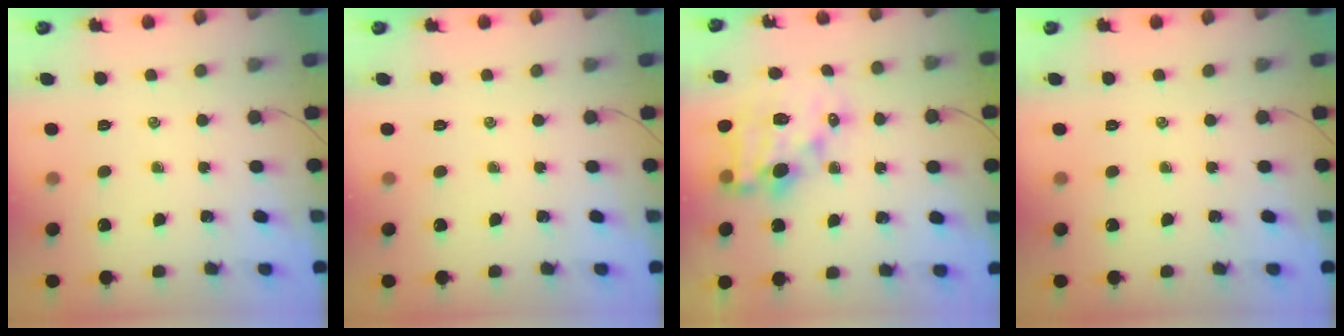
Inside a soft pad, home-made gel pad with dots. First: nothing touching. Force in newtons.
{"total": 0.0}
{"total": 14.0, "press": 13.6, "slide": 3.5}
{"total": 0.0}